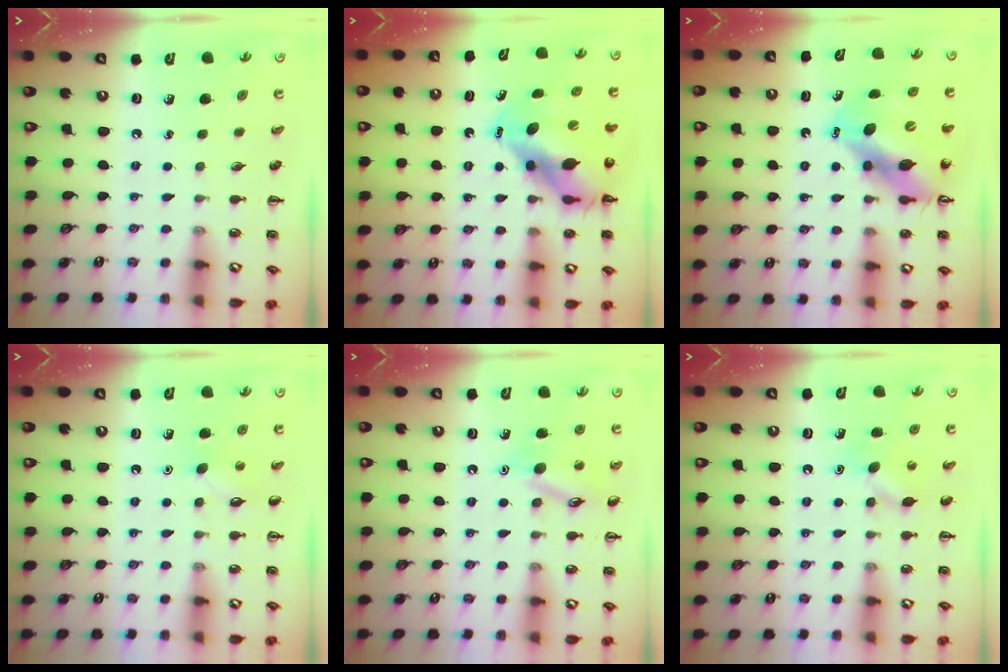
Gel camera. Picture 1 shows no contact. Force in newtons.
{"total": 9.5, "press": 9.1, "slide": 2.4}
{"total": 12.5, "press": 11.9, "slide": 3.8}
{"total": 4.4, "press": 4.2, "slide": 1.2}
{"total": 11.1, "press": 11.1, "slide": 0.9}
{"total": 6.0, "press": 6.0, "slide": 0.8}